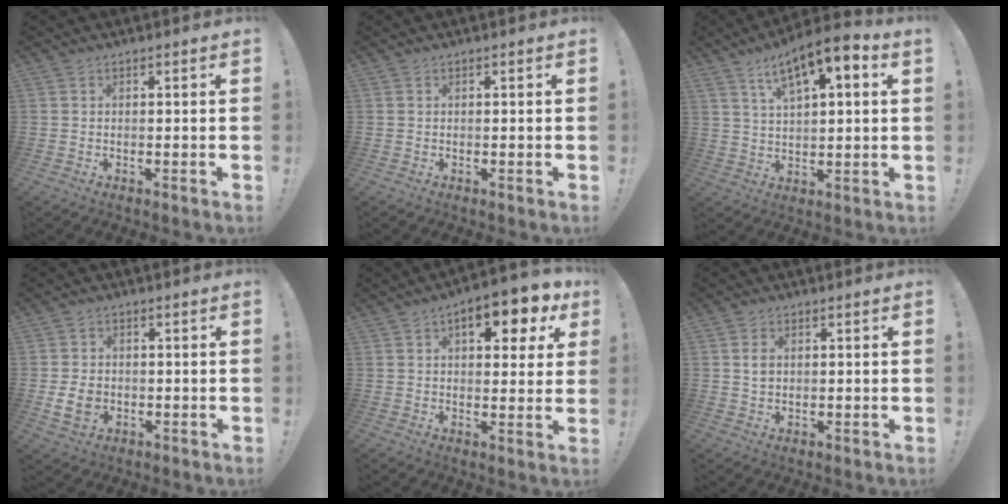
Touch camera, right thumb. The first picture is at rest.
{"total": 0.0}
{"total": 9.6, "force": [5.6, 2.9, 7.3], "torque": [-0.121, -0.025, 0.097]}
{"total": 6.5, "force": [-1.0, 5.0, 4.0], "torque": [-0.072, -0.001, -0.018]}
{"total": 10.5, "force": [4.6, 4.3, 8.4], "torque": [-0.107, -0.015, 0.072]}
{"total": 2.8, "force": [0.5, 2.1, 1.9], "torque": [-0.022, -0.001, 0.006]}